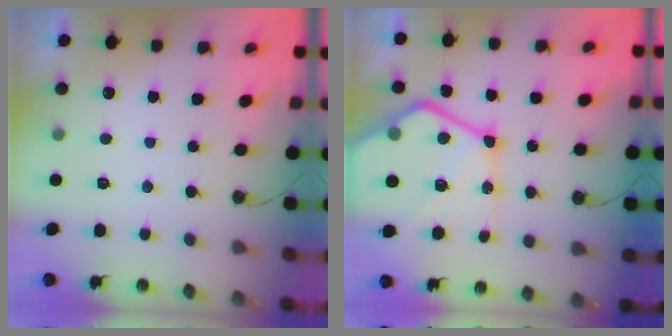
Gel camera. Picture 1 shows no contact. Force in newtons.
{"total": 24.1, "press": 24.0, "slide": 2.2}